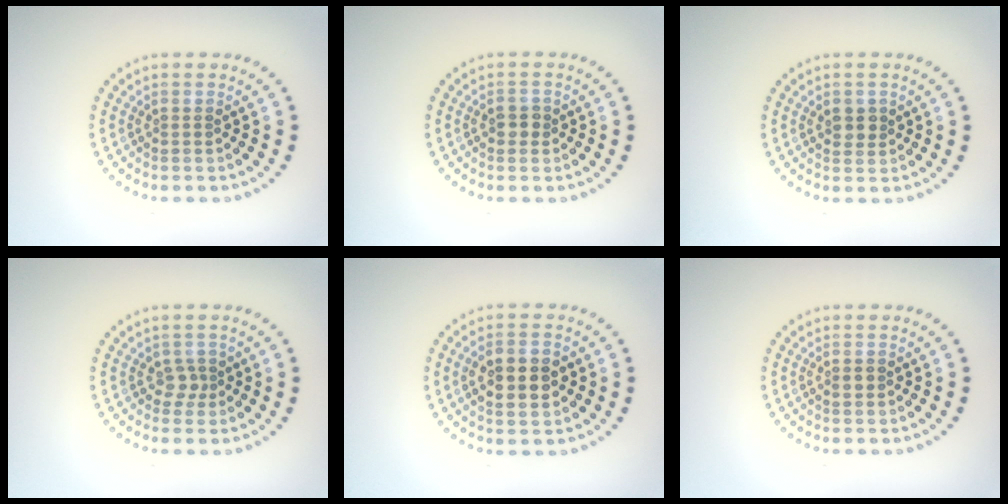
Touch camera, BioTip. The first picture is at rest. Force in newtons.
{"total": 1.4, "press": 1.4, "slide": 0.1}
{"total": 1.6, "press": 1.6, "slide": 0.4}
{"total": 1.4, "press": 1.1, "slide": 0.7}
{"total": 4.4, "press": 4.4, "slide": 0.2}
{"total": 1.2, "press": 1.2, "slide": 0.1}